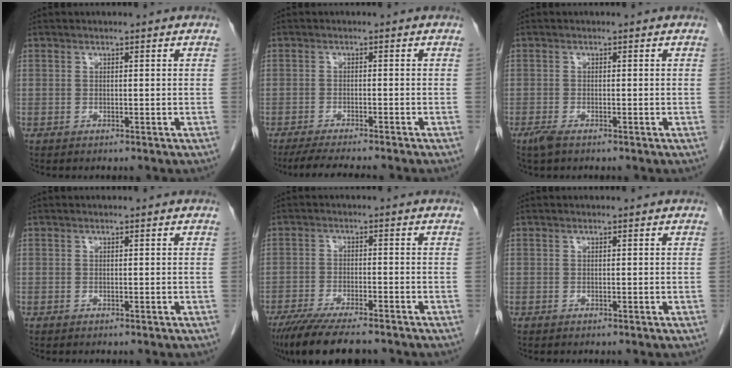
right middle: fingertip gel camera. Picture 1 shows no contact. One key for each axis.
{"total": 7.4, "fx": -6.4, "fy": 0.0, "fz": 3.6, "tx": -0.052, "ty": -0.019, "tz": -0.100}
{"total": 1.9, "fx": -1.4, "fy": 0.5, "fz": 1.3, "tx": -0.033, "ty": -0.006, "tz": -0.025}
{"total": 0.0}
{"total": 11.7, "fx": -9.5, "fy": 2.1, "fz": 6.4, "tx": -0.104, "ty": -0.024, "tz": -0.150}
{"total": 0.0}